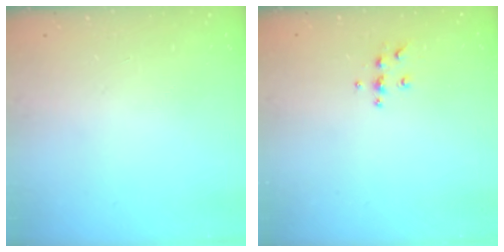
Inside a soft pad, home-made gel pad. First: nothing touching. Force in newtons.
{"total": 5.6, "press": 5.6, "slide": 0.4}